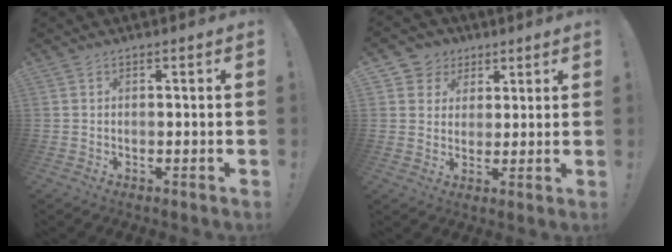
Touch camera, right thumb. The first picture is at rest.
{"total": 6.5, "force": [2.0, 6.1, 0.7], "torque": [-0.017, -0.009, 0.044]}